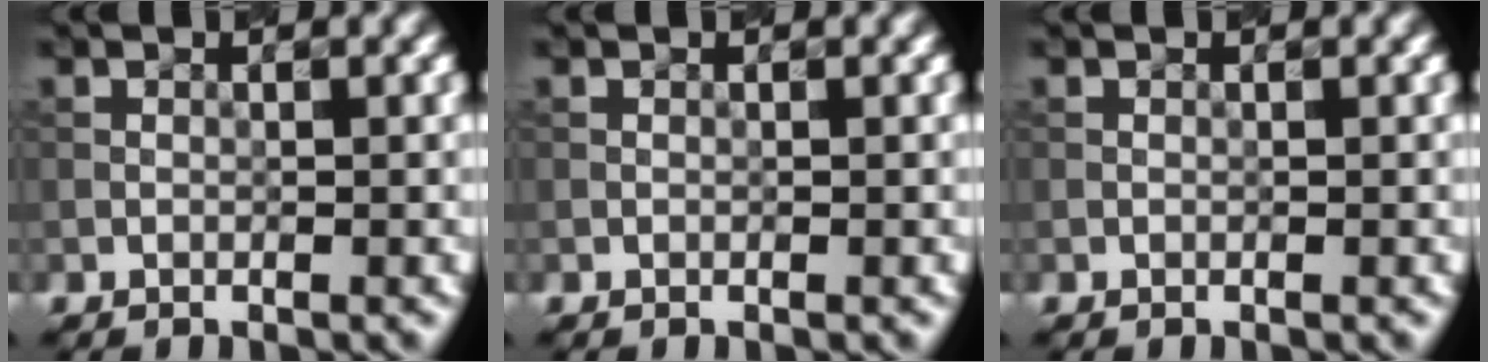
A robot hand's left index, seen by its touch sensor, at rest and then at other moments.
{"total": 0.0}
{"total": 0.0}